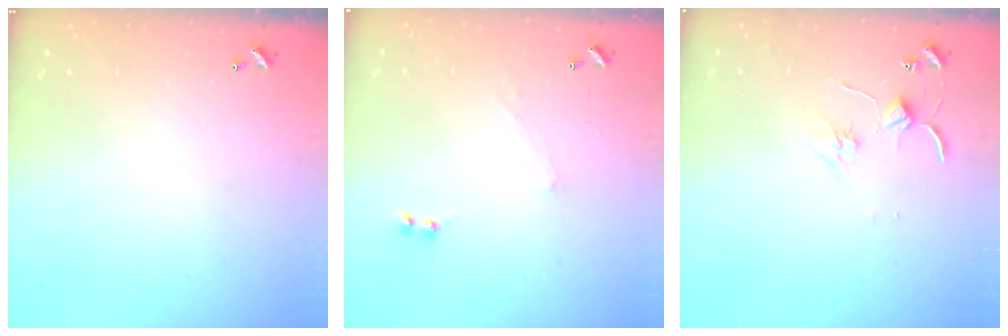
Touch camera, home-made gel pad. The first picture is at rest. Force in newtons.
{"total": 0.9, "press": 0.3, "slide": 0.8}
{"total": 1.4, "press": 1.3, "slide": 0.2}